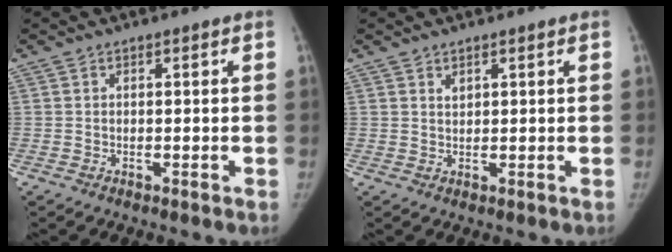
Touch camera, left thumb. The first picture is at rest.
{"total": 1.1, "force": [0.8, 0.6, 0.5], "torque": [-0.001, -0.006, 0.014]}